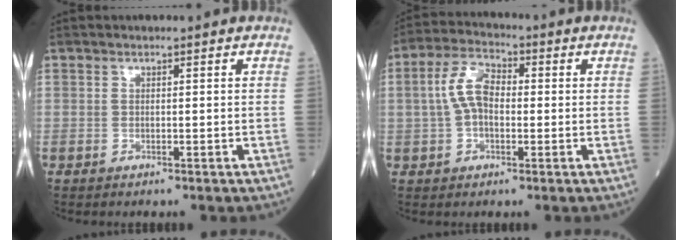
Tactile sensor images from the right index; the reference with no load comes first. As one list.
[{"total": 6.8, "force": [0.2, 3.7, 5.7], "torque": [-0.126, 0.025, -0.003]}]